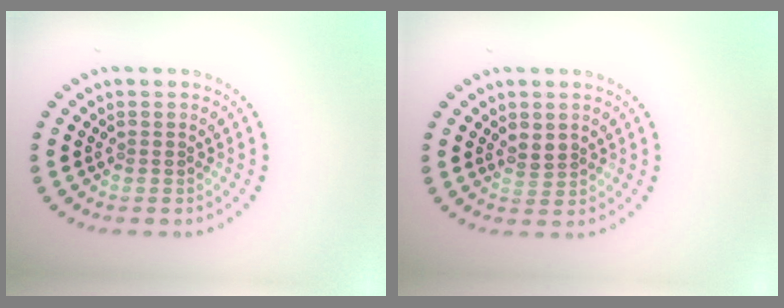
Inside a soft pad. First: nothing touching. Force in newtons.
{"total": 1.2, "press": 1.1, "slide": 0.5}